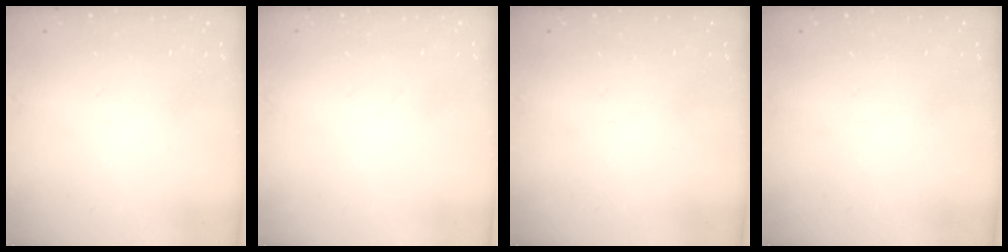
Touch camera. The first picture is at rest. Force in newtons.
{"total": 1.1, "press": 1.1, "slide": 0.1}
{"total": 0.0}
{"total": 0.0}